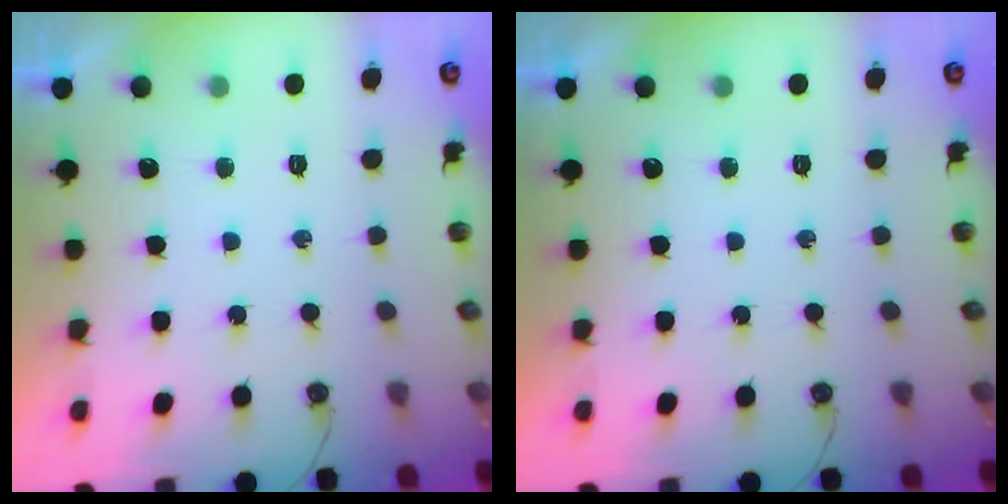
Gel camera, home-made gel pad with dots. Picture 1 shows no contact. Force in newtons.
{"total": 0.0}